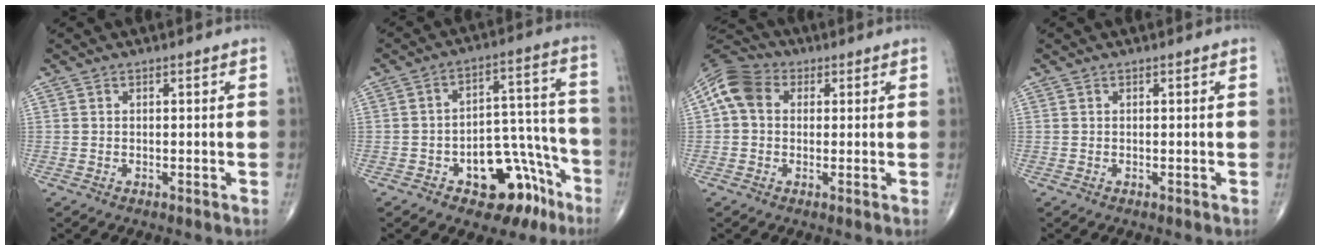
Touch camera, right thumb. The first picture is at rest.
{"total": 15.1, "force": [-8.1, 8.3, 9.7], "torque": [-0.074, 0.082, -0.106]}
{"total": 8.7, "force": [1.7, 6.8, 5.2], "torque": [-0.098, 0.023, 0.019]}
{"total": 0.0}